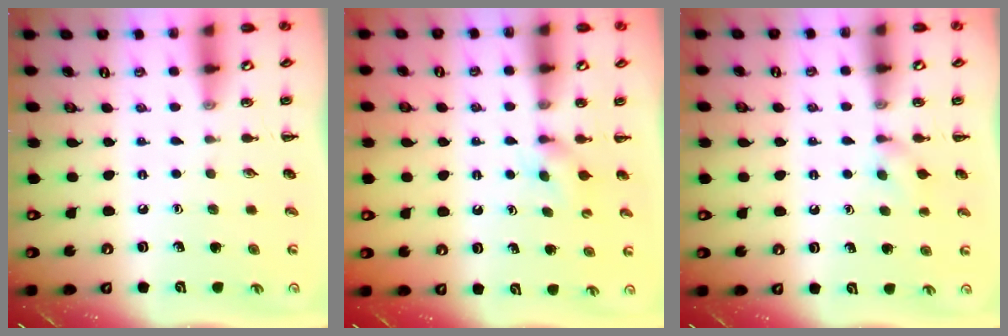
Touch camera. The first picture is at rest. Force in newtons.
{"total": 3.4, "press": 3.1, "slide": 1.2}
{"total": 3.7, "press": 3.3, "slide": 1.5}